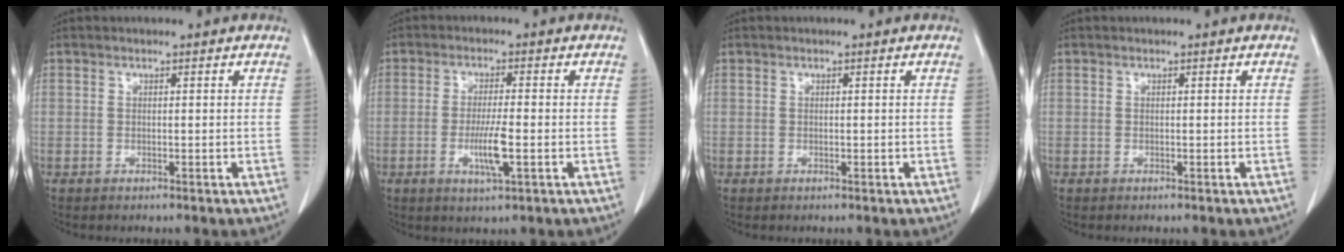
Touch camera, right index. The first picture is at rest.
{"total": 5.5, "force": [-1.5, 0.4, 5.3], "torque": [-0.102, -0.011, -0.025]}
{"total": 0.0}
{"total": 0.0}